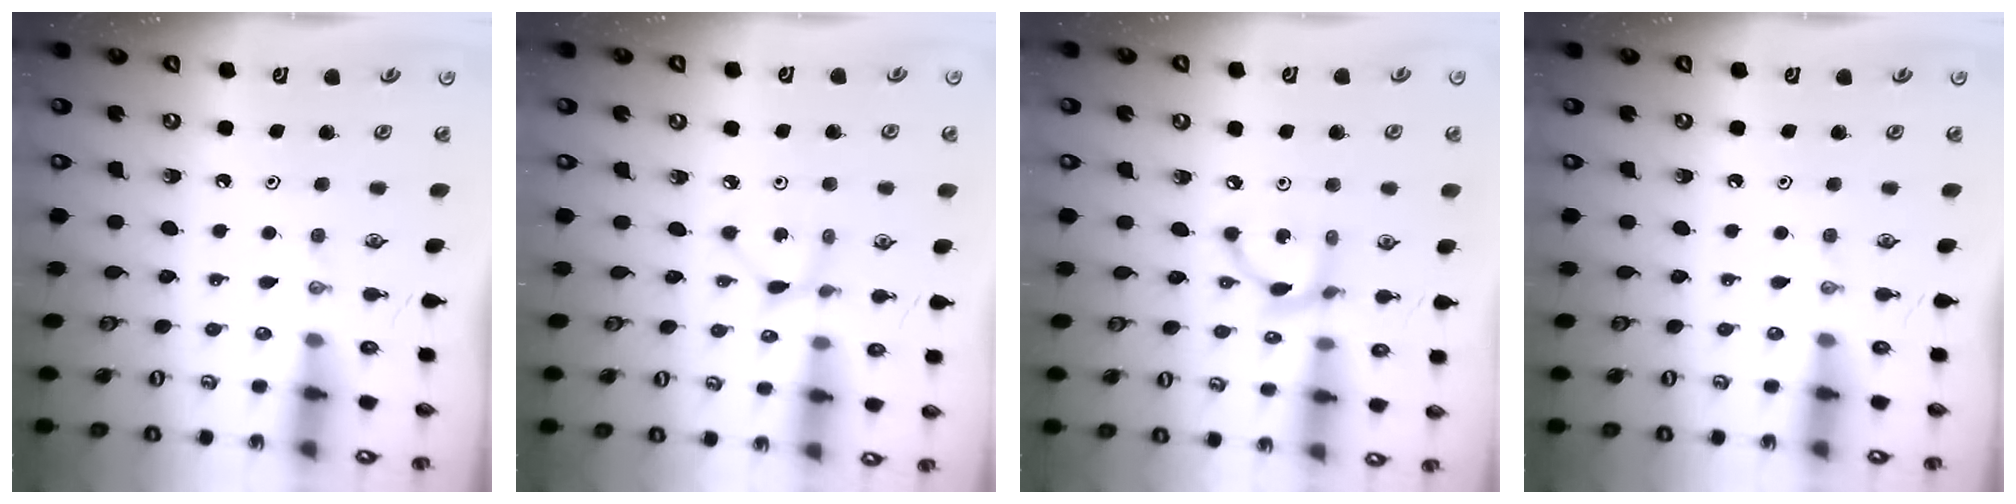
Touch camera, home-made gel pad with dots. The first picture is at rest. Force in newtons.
{"total": 2.8, "press": 2.7, "slide": 0.3}
{"total": 7.3, "press": 7.3, "slide": 0.2}
{"total": 0.0}